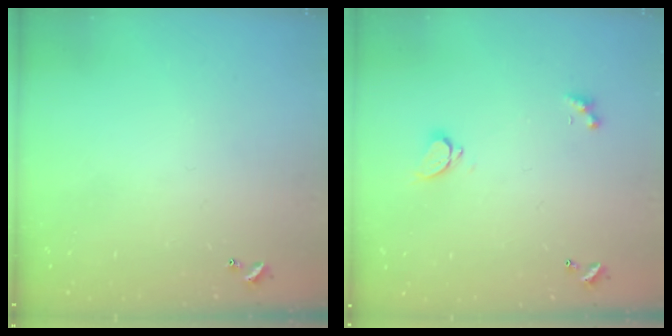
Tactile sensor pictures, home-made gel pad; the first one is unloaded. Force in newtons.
{"total": 2.2, "press": 2.0, "slide": 0.9}